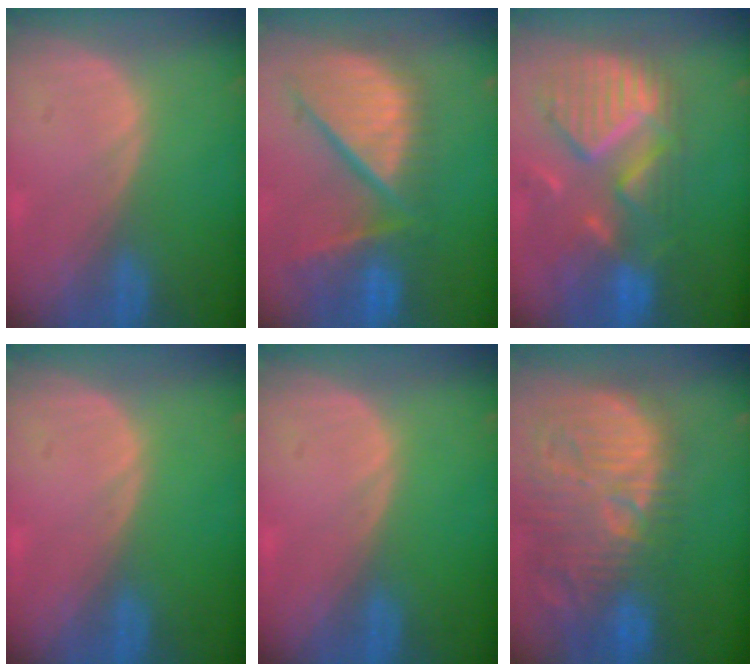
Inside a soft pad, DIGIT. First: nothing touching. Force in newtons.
{"total": 13.1, "press": 10.9, "slide": 7.3}
{"total": 12.1, "press": 10.4, "slide": 6.2}
{"total": 0.0}
{"total": 0.0}
{"total": 15.1, "press": 13.2, "slide": 7.4}